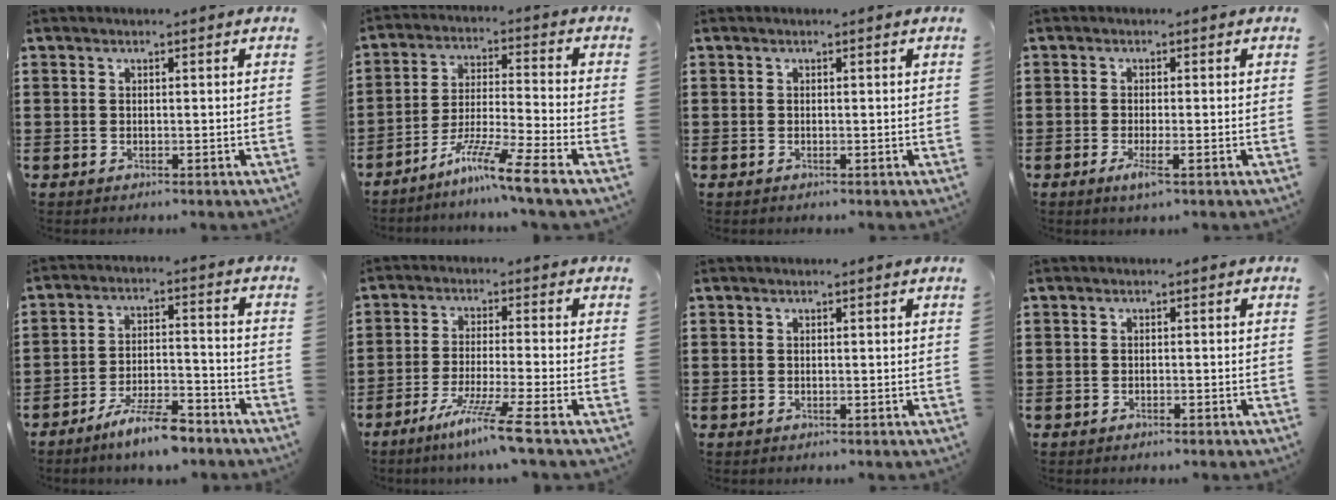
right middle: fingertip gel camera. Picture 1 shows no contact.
{"total": 8.8, "force": [-6.8, -0.5, 5.6], "torque": [-0.110, -0.010, -0.134]}
{"total": 0.0}
{"total": 2.7, "force": [-1.2, 0.2, 2.4], "torque": [-0.047, -0.010, -0.022]}
{"total": 7.6, "force": [-6.2, 1.1, 4.2], "torque": [-0.076, 0.005, -0.114]}
{"total": 7.2, "force": [-5.1, -1.0, 5.0], "torque": [-0.100, -0.019, -0.099]}
{"total": 0.0}
{"total": 0.6, "force": [-0.5, 0.1, 0.2], "torque": [-0.007, -0.002, -0.010]}